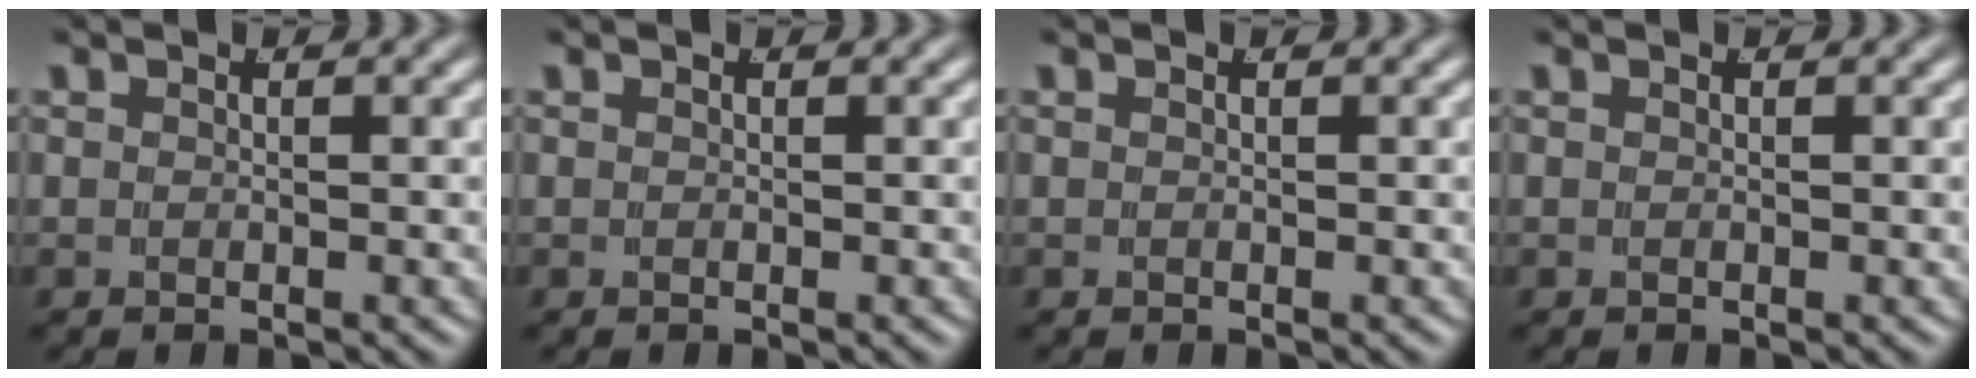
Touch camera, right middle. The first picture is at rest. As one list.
[{"total": 0.0}, {"total": 0.0}, {"total": 0.0}]